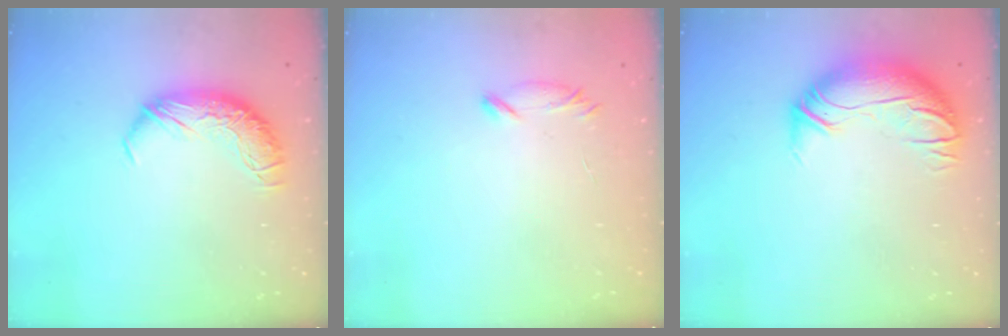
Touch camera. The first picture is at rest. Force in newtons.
{"total": 7.5, "press": 7.5, "slide": 0.5}
{"total": 3.0, "press": 0.4, "slide": 2.9}